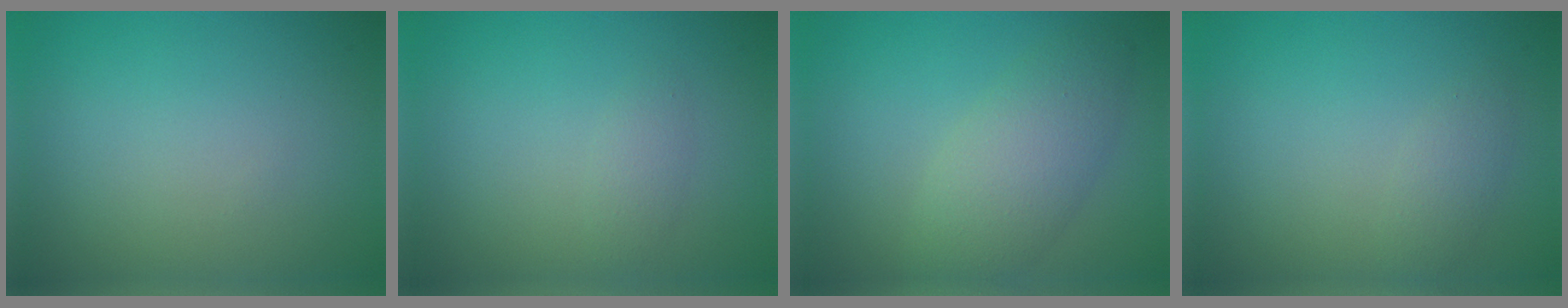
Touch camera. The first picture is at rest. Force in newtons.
{"total": 1.1, "press": 1.1, "slide": 0.0}
{"total": 4.3, "press": 4.3, "slide": 0.3}
{"total": 1.2, "press": 1.2, "slide": 0.0}